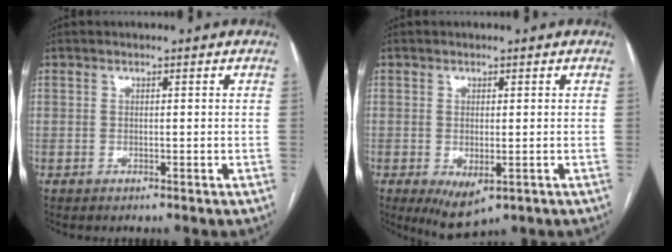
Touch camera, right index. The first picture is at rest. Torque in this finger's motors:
{"motor_torque": [0.82, -0.56, 0.18, 0.03]}